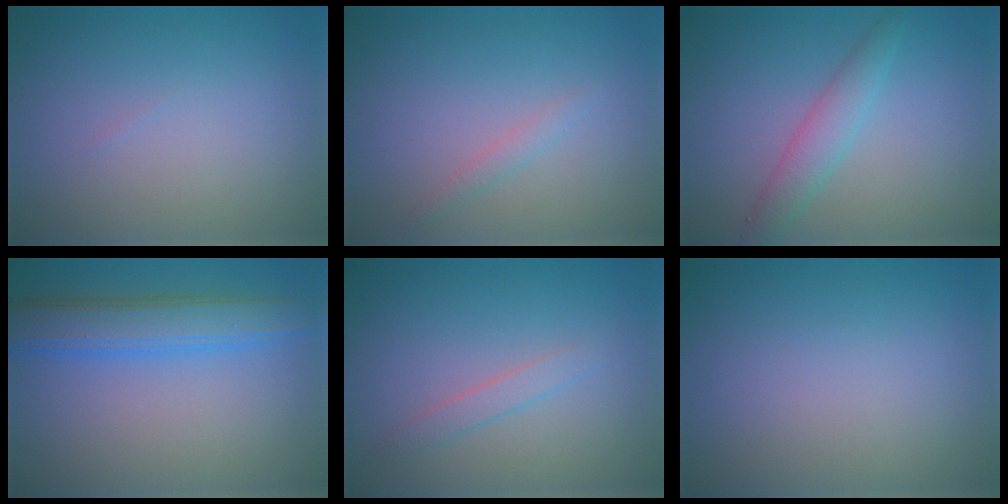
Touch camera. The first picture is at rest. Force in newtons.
{"total": 1.0, "press": 1.0, "slide": 0.0}
{"total": 2.7, "press": 2.6, "slide": 0.1}
{"total": 4.8, "press": 4.8, "slide": 0.3}
{"total": 1.2, "press": 1.2, "slide": 0.1}
{"total": 0.0}